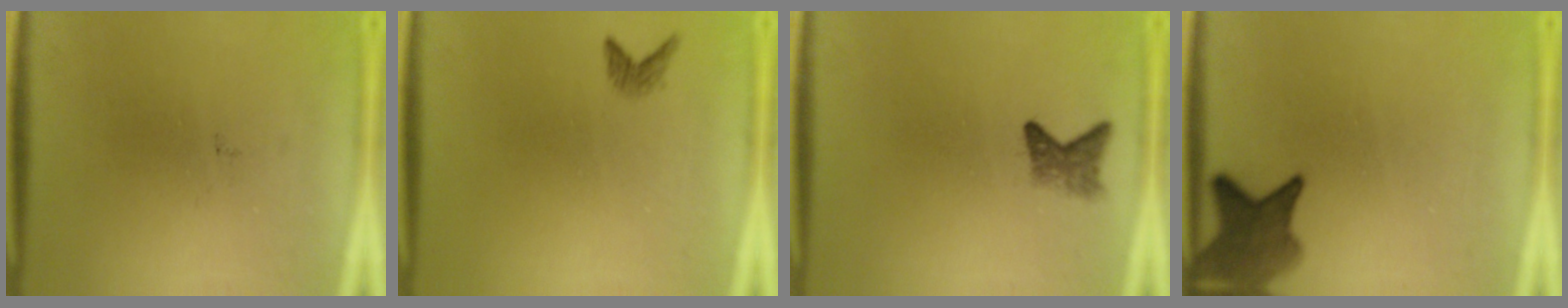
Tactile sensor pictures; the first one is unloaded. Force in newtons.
{"total": 1.1}
{"total": 2.4}
{"total": 6.6}